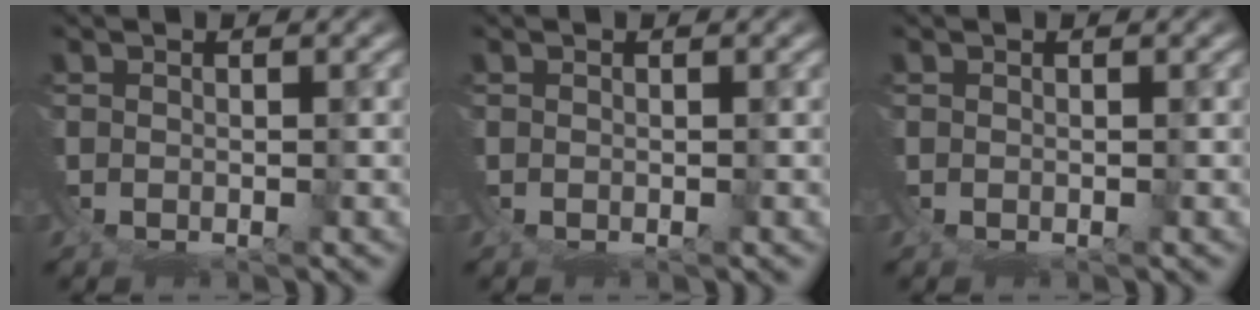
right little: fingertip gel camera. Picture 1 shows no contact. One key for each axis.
{"total": 0.0}
{"total": 0.0}